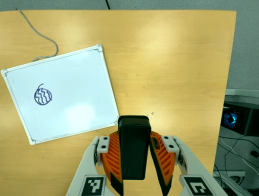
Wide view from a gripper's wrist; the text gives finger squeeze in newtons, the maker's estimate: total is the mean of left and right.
{"total": 6.3, "left": 4.9, "right": 7.8}